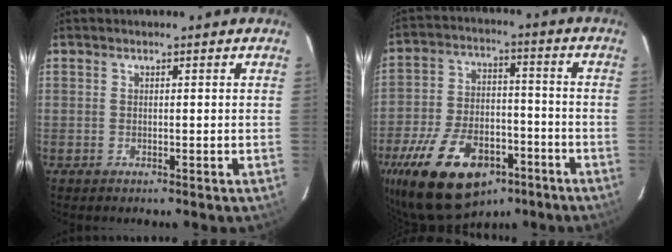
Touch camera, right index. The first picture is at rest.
{"total": 23.2, "force": [-13.7, 12.7, 13.9], "torque": [-0.291, -0.009, -0.211]}